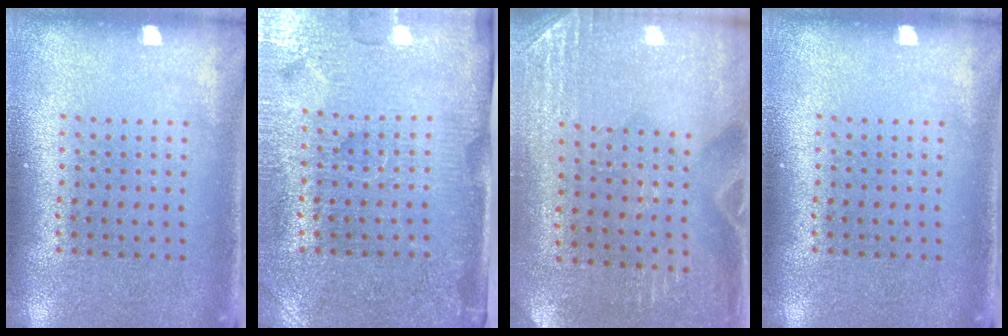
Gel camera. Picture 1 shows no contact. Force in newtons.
{"total": 4.3, "press": 3.9, "slide": 1.9}
{"total": 2.8, "press": 2.6, "slide": 1.2}
{"total": 0.0}